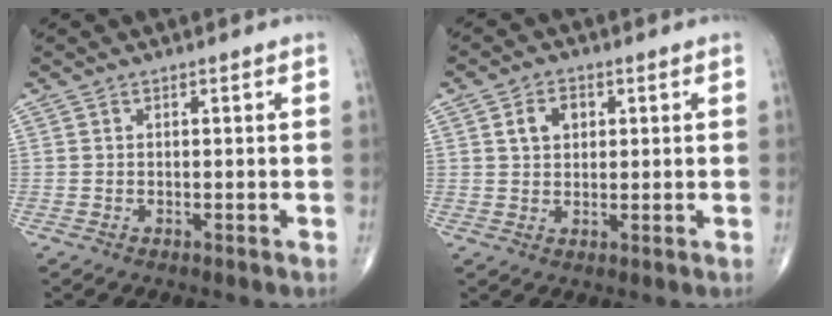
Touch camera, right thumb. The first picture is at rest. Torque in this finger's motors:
{"motor_torque": [0.03, 0.05, 0.19, 0.10, 0.03]}